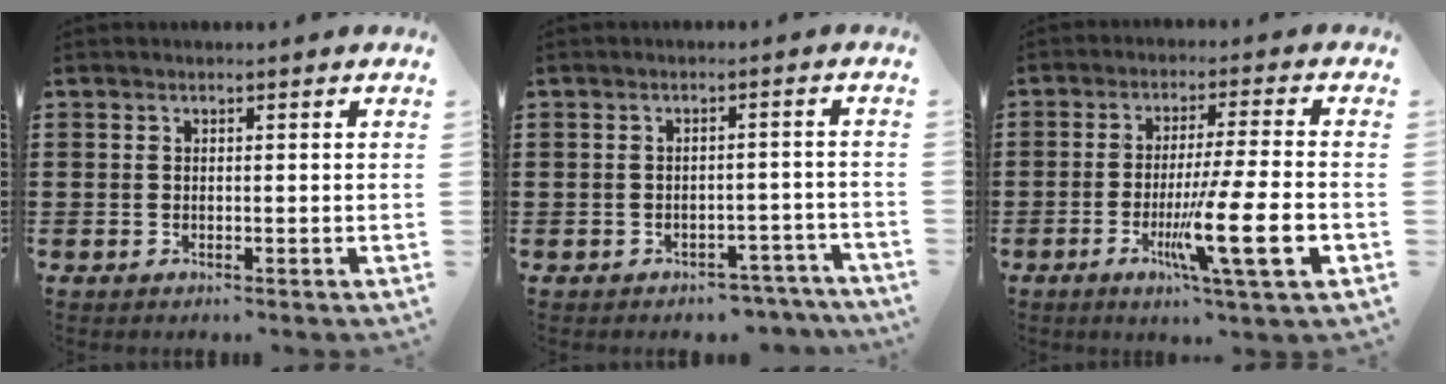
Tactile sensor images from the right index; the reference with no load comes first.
{"total": 2.6, "force": [-2.5, 0.6, 0.0], "torque": [-0.006, 0.003, -0.053]}
{"total": 12.0, "force": [-3.7, 0.6, 11.4], "torque": [-0.213, -0.017, -0.068]}